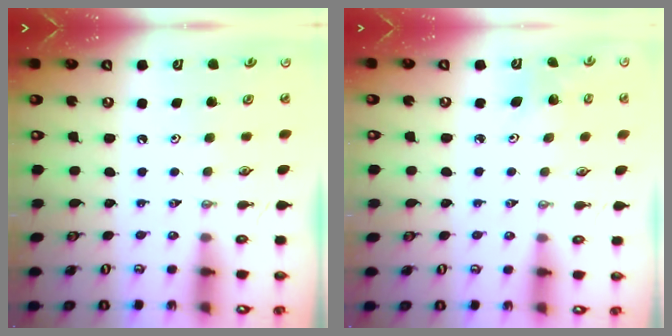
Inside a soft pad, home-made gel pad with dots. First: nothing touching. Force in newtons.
{"total": 2.8, "press": 2.8, "slide": 0.3}